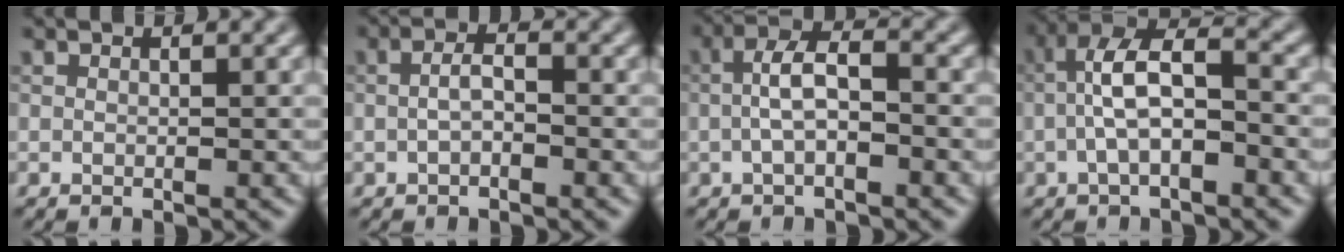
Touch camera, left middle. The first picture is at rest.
{"total": 1.7, "force": [-0.3, 0.9, 1.5], "torque": [-0.034, 0.007, -0.009]}
{"total": 3.5, "force": [-0.6, 1.5, 3.1], "torque": [-0.065, 0.013, -0.017]}
{"total": 5.5, "force": [-1.2, 2.2, 4.9], "torque": [-0.098, 0.018, -0.028]}